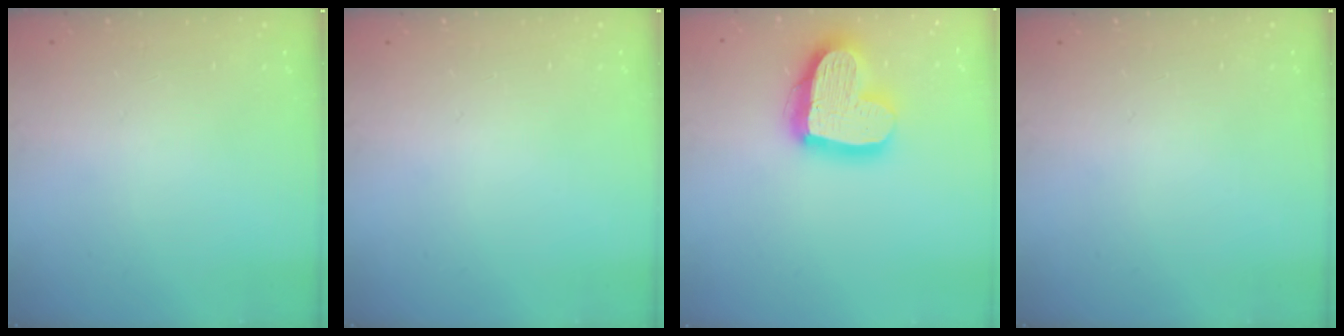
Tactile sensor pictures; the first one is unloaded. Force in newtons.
{"total": 0.0}
{"total": 20.2, "press": 20.1, "slide": 2.0}
{"total": 0.0}